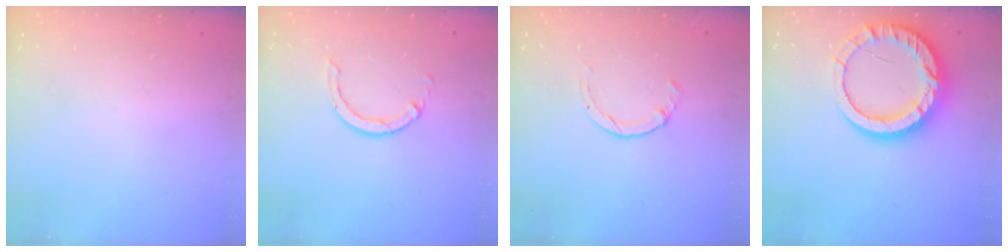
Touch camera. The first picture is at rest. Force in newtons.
{"total": 5.5, "press": 5.5, "slide": 0.5}
{"total": 1.4, "press": 1.4, "slide": 0.2}
{"total": 16.7, "press": 16.6, "slide": 1.4}